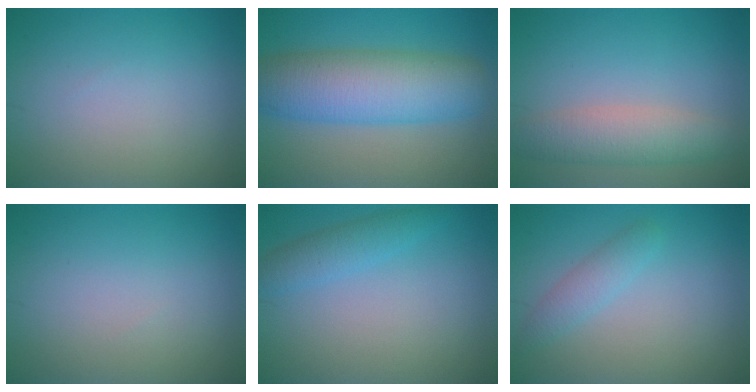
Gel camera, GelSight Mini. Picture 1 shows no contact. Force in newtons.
{"total": 8.9, "press": 8.9, "slide": 0.1}
{"total": 4.1, "press": 4.1, "slide": 0.3}
{"total": 0.0}
{"total": 2.2, "press": 2.2, "slide": 0.2}
{"total": 1.9, "press": 1.9, "slide": 0.1}